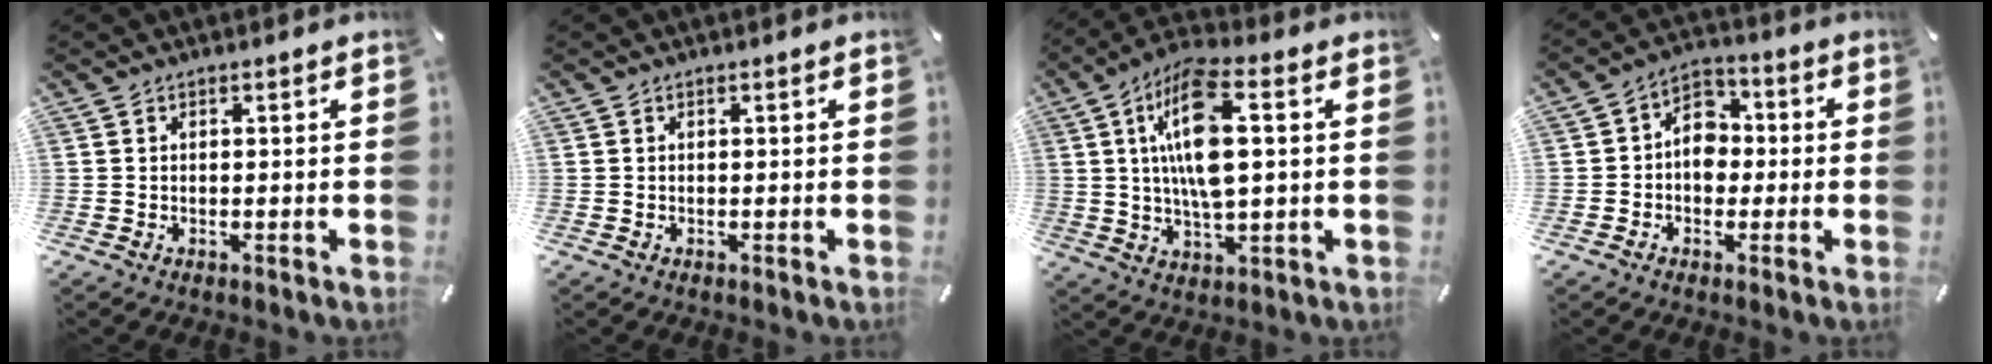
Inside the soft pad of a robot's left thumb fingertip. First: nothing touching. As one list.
[{"total": 0.0}, {"total": 15.1, "force": [2.6, 5.8, 13.7], "torque": [-0.274, -0.001, 0.041]}, {"total": 7.4, "force": [-1.1, 6.2, 3.9], "torque": [-0.070, 0.015, -0.023]}]